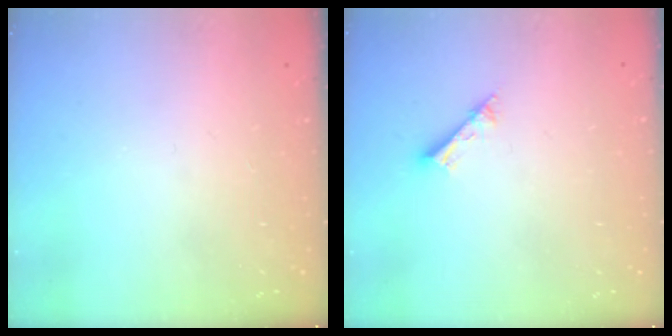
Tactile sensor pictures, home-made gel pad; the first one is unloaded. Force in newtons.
{"total": 2.6, "press": 2.6, "slide": 0.1}